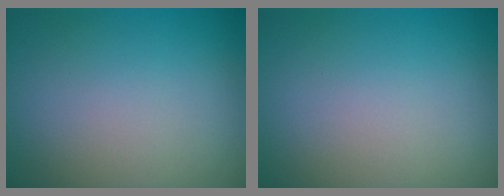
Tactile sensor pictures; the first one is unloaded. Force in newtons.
{"total": 0.0}